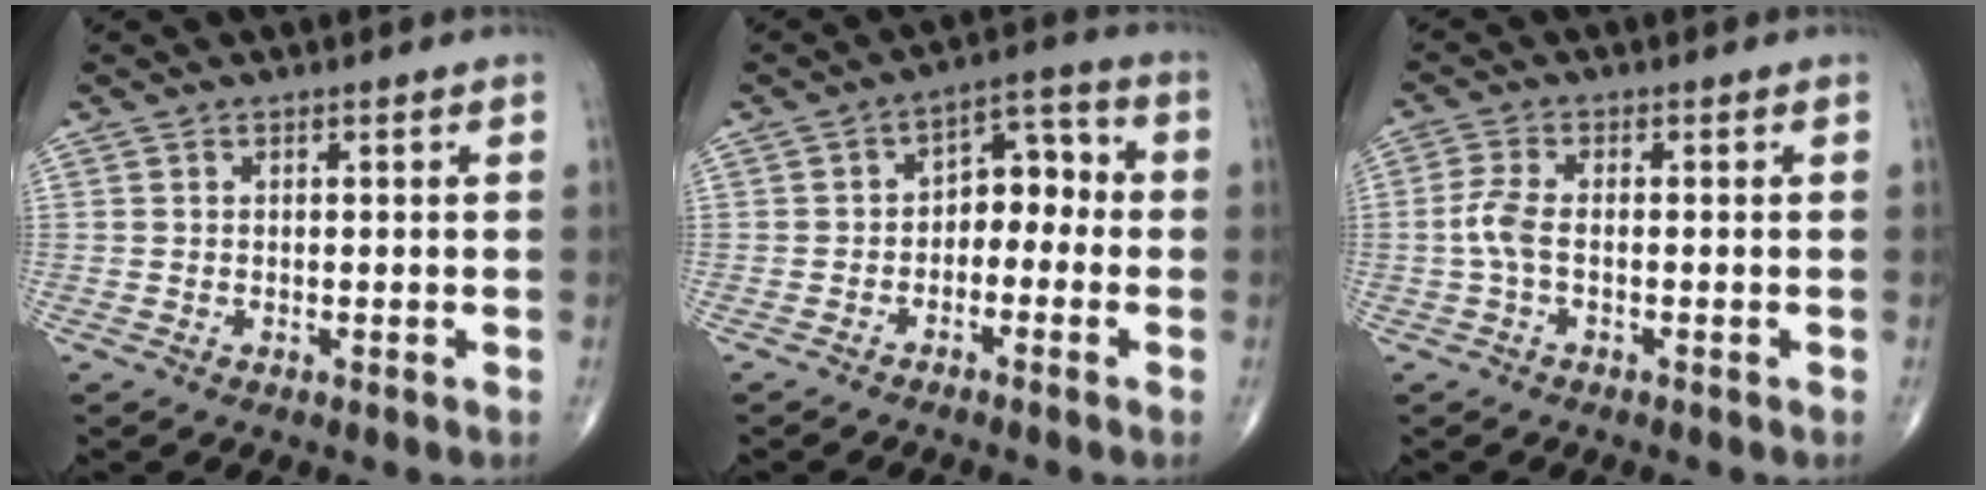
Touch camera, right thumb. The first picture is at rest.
{"total": 7.1, "force": [-1.5, 4.7, 5.1], "torque": [-0.044, 0.042, -0.038]}
{"total": 3.6, "force": [-0.7, 1.4, 3.3], "torque": [-0.085, 0.004, -0.020]}